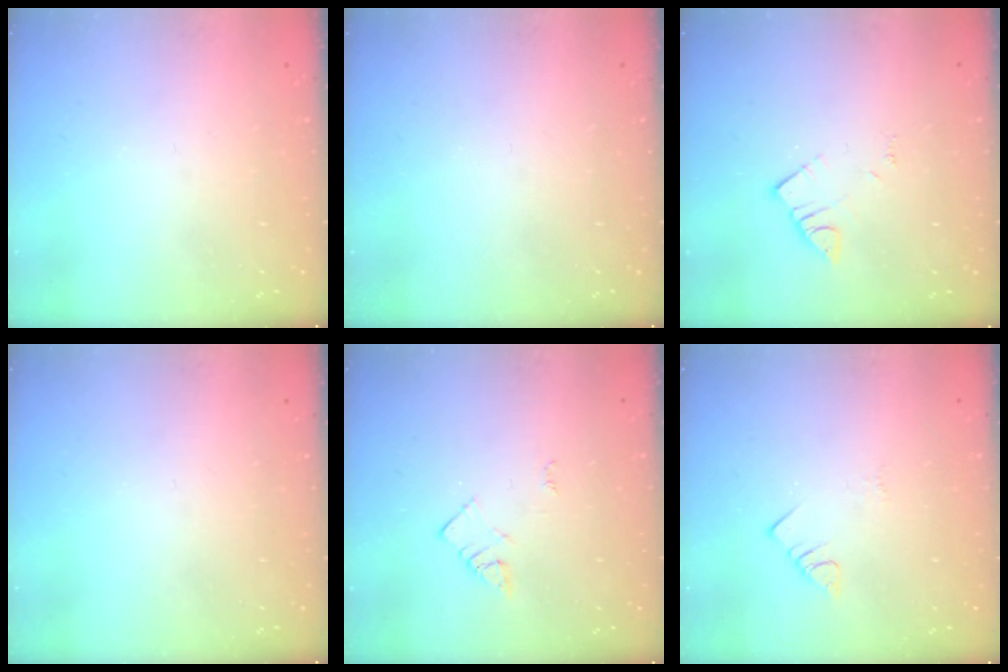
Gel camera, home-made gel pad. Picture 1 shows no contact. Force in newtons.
{"total": 0.0}
{"total": 3.4, "press": 3.4, "slide": 0.1}
{"total": 0.0}
{"total": 2.3, "press": 2.3, "slide": 0.3}
{"total": 2.4, "press": 2.3, "slide": 0.4}